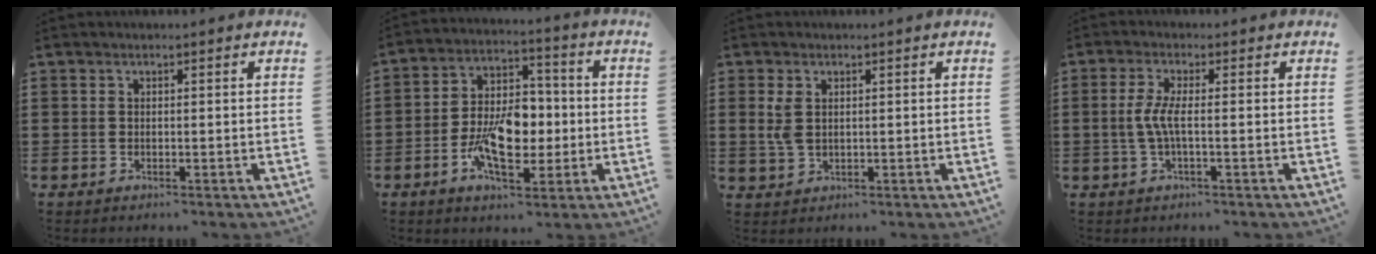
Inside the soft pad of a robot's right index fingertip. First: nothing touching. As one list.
[{"total": 9.9, "force": [-2.0, 5.7, 7.9], "torque": [-0.145, 0.002, -0.040]}, {"total": 3.0, "force": [0.9, 1.8, 2.2], "torque": [-0.055, 0.004, 0.014]}, {"total": 3.9, "force": [-0.4, 0.5, 3.8], "torque": [-0.093, -0.008, -0.017]}]